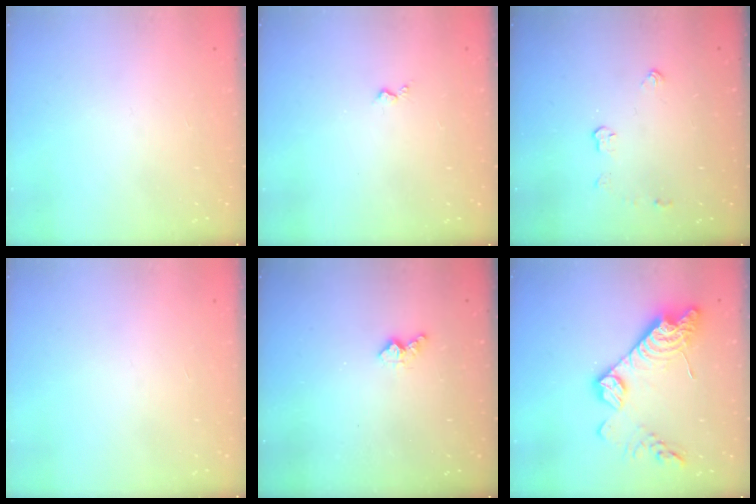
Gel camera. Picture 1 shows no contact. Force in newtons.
{"total": 3.0, "press": 2.9, "slide": 0.5}
{"total": 4.3, "press": 4.2, "slide": 0.7}
{"total": 0.0}
{"total": 4.0, "press": 4.0, "slide": 0.6}
{"total": 17.6, "press": 17.6, "slide": 1.5}